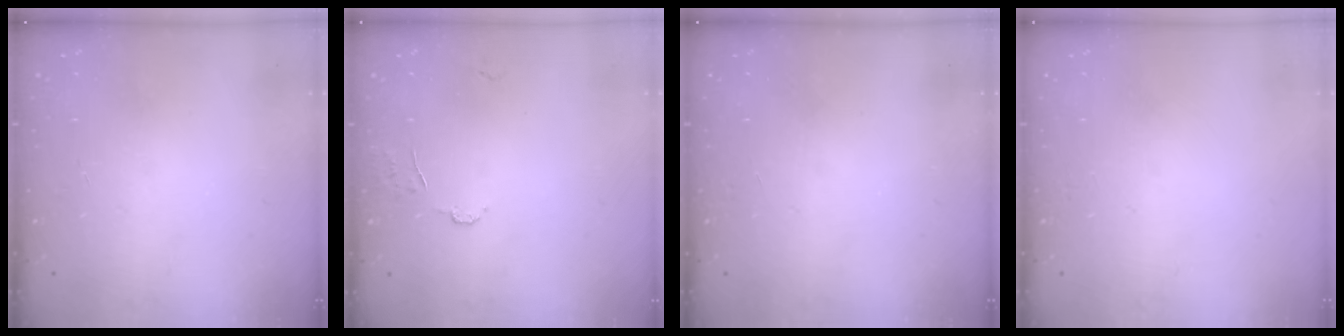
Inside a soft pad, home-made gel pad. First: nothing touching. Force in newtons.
{"total": 5.6, "press": 5.6, "slide": 0.4}
{"total": 0.0}
{"total": 0.0}